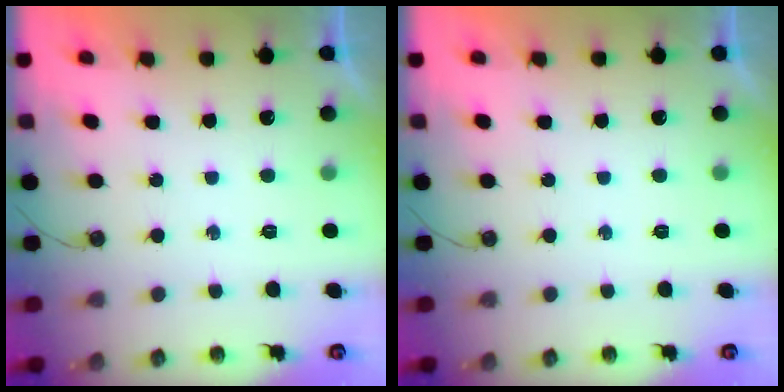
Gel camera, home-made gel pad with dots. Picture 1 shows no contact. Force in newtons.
{"total": 0.0}